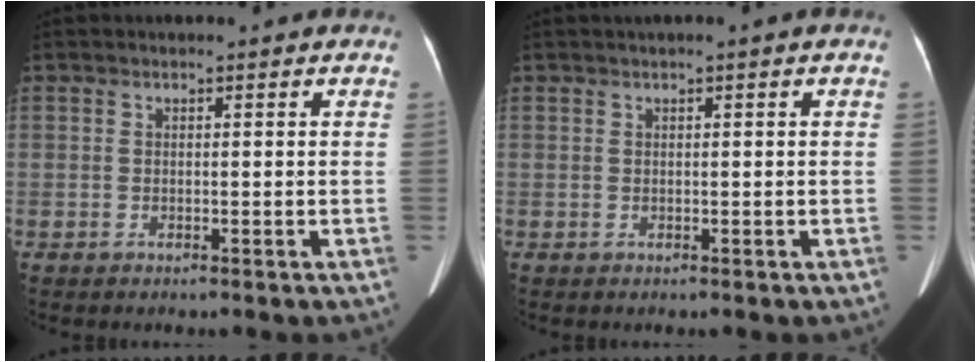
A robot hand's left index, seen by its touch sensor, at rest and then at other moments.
{"total": 0.5, "force": [0.1, -0.1, 0.5], "torque": [-0.014, 0.006, 0.005]}